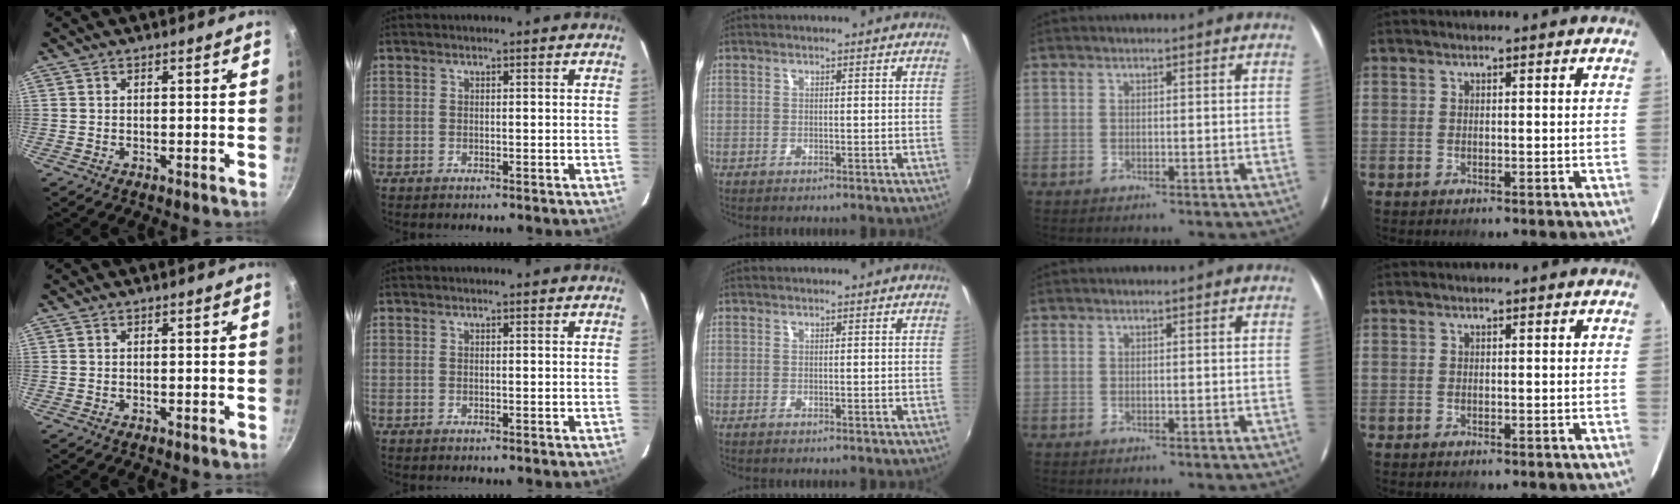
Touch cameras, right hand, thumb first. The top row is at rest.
{}